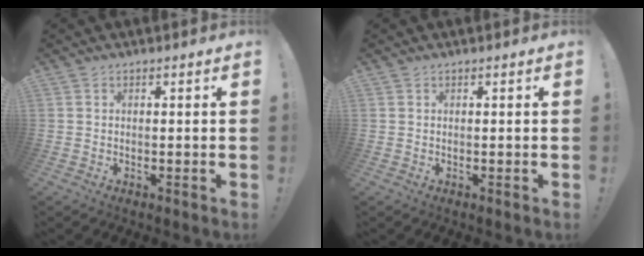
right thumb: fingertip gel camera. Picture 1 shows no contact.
{"total": 0.0}